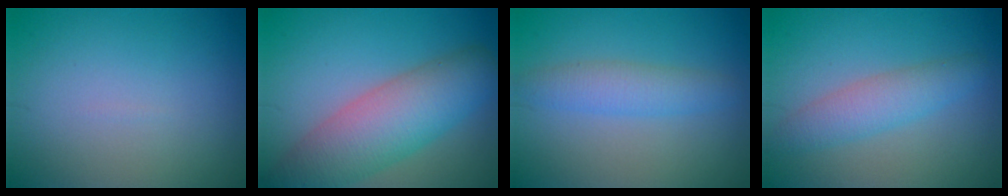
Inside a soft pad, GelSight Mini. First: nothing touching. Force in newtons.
{"total": 8.0, "press": 8.0, "slide": 0.3}
{"total": 2.7, "press": 2.7, "slide": 0.1}
{"total": 3.2, "press": 3.2, "slide": 0.3}